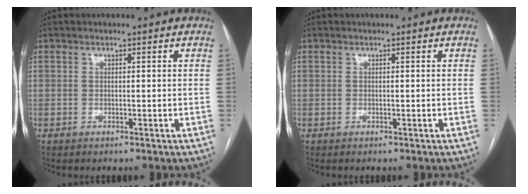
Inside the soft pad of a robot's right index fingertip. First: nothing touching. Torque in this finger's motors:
{"motor_torque": [0.00, 0.00, 0.00, 0.01]}